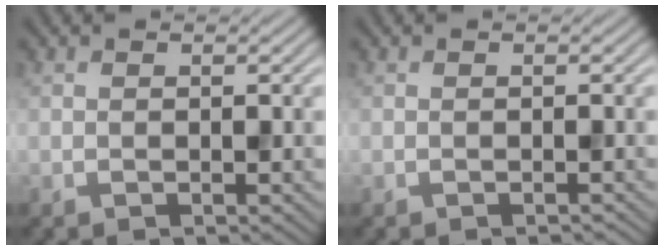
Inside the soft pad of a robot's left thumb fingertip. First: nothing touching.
{"total": 0.5, "force": [-0.5, -0.1, 0.1], "torque": [-0.001, 0.002, -0.007]}